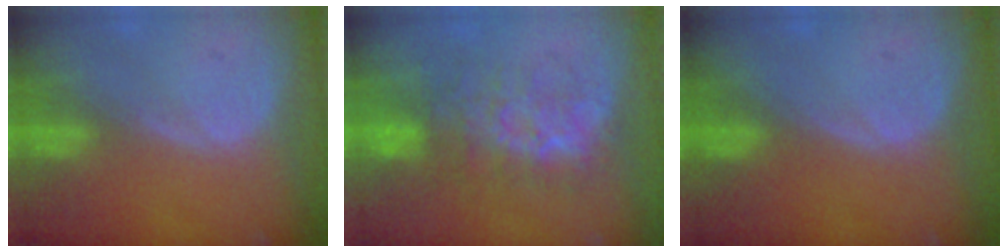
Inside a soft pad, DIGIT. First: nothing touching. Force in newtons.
{"total": 8.1, "press": 7.8, "slide": 1.9}
{"total": 0.0}